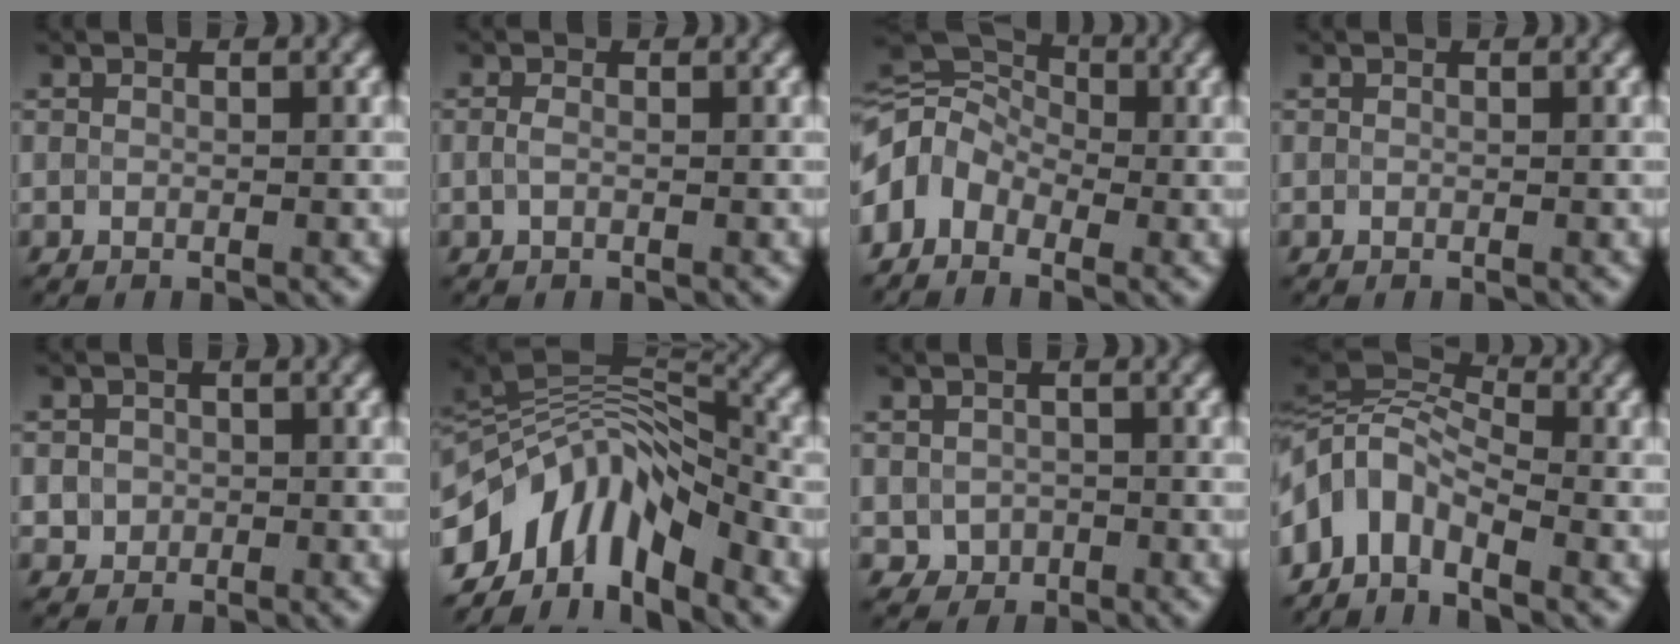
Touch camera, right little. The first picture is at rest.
{"total": 0.9, "force": [-0.1, 0.4, 0.7], "torque": [-0.022, -0.001, -0.006]}
{"total": 6.9, "force": [-2.3, 4.9, 4.3], "torque": [-0.075, 0.011, -0.064]}
{"total": 0.0}
{"total": 1.6, "force": [-0.1, 1.5, 0.5], "torque": [0.000, -0.006, 0.002]}
{"total": 10.0, "force": [-5.4, 5.1, 6.7], "torque": [-0.098, 0.008, -0.109]}
{"total": 1.8, "force": [-0.3, 1.6, 0.8], "torque": [-0.016, -0.007, -0.006]}
{"total": 6.8, "force": [-2.0, 4.1, 5.0], "torque": [-0.092, 0.018, -0.064]}